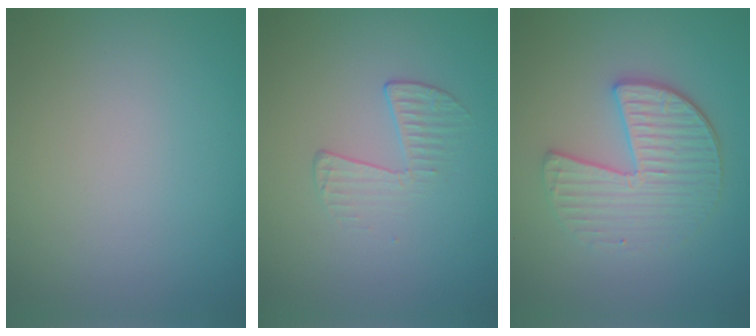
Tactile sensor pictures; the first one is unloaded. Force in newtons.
{"total": 1.9, "press": 0.7, "slide": 1.8}
{"total": 4.1, "press": 3.7, "slide": 1.8}